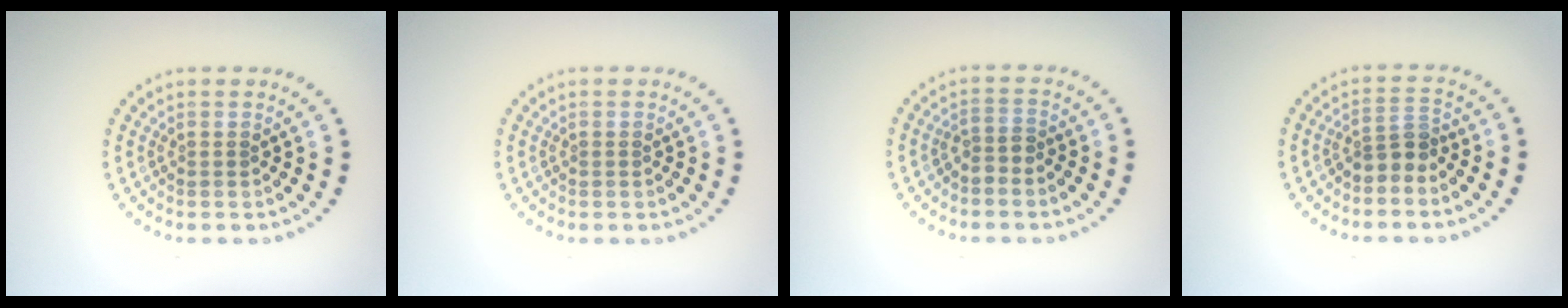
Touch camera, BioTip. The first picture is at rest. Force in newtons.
{"total": 0.0}
{"total": 1.5, "press": 1.2, "slide": 0.9}
{"total": 2.3, "press": 1.8, "slide": 1.5}